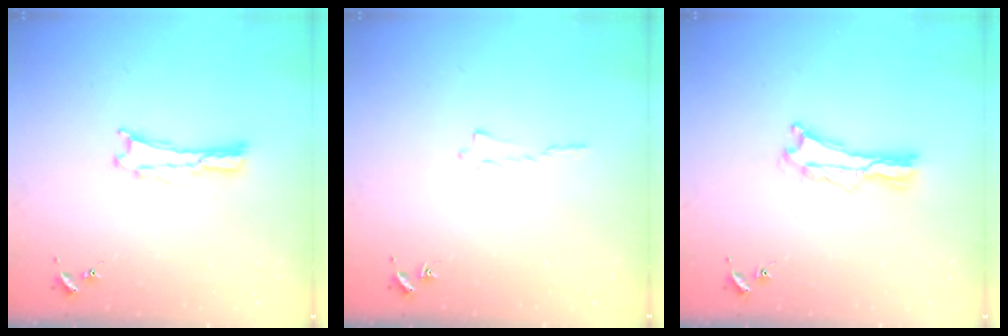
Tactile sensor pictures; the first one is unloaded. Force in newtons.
{"total": 0.0}
{"total": 1.4, "press": 1.4, "slide": 0.3}